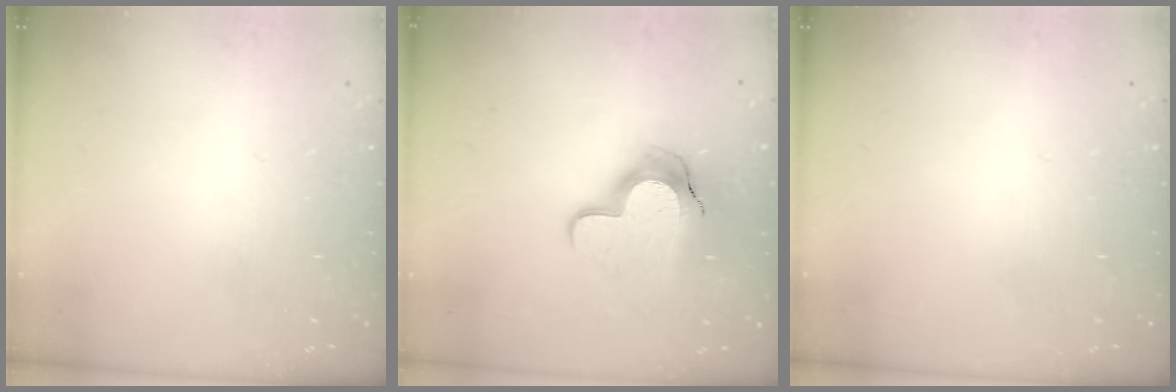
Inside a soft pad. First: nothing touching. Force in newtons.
{"total": 13.7, "press": 13.6, "slide": 1.0}
{"total": 0.0}